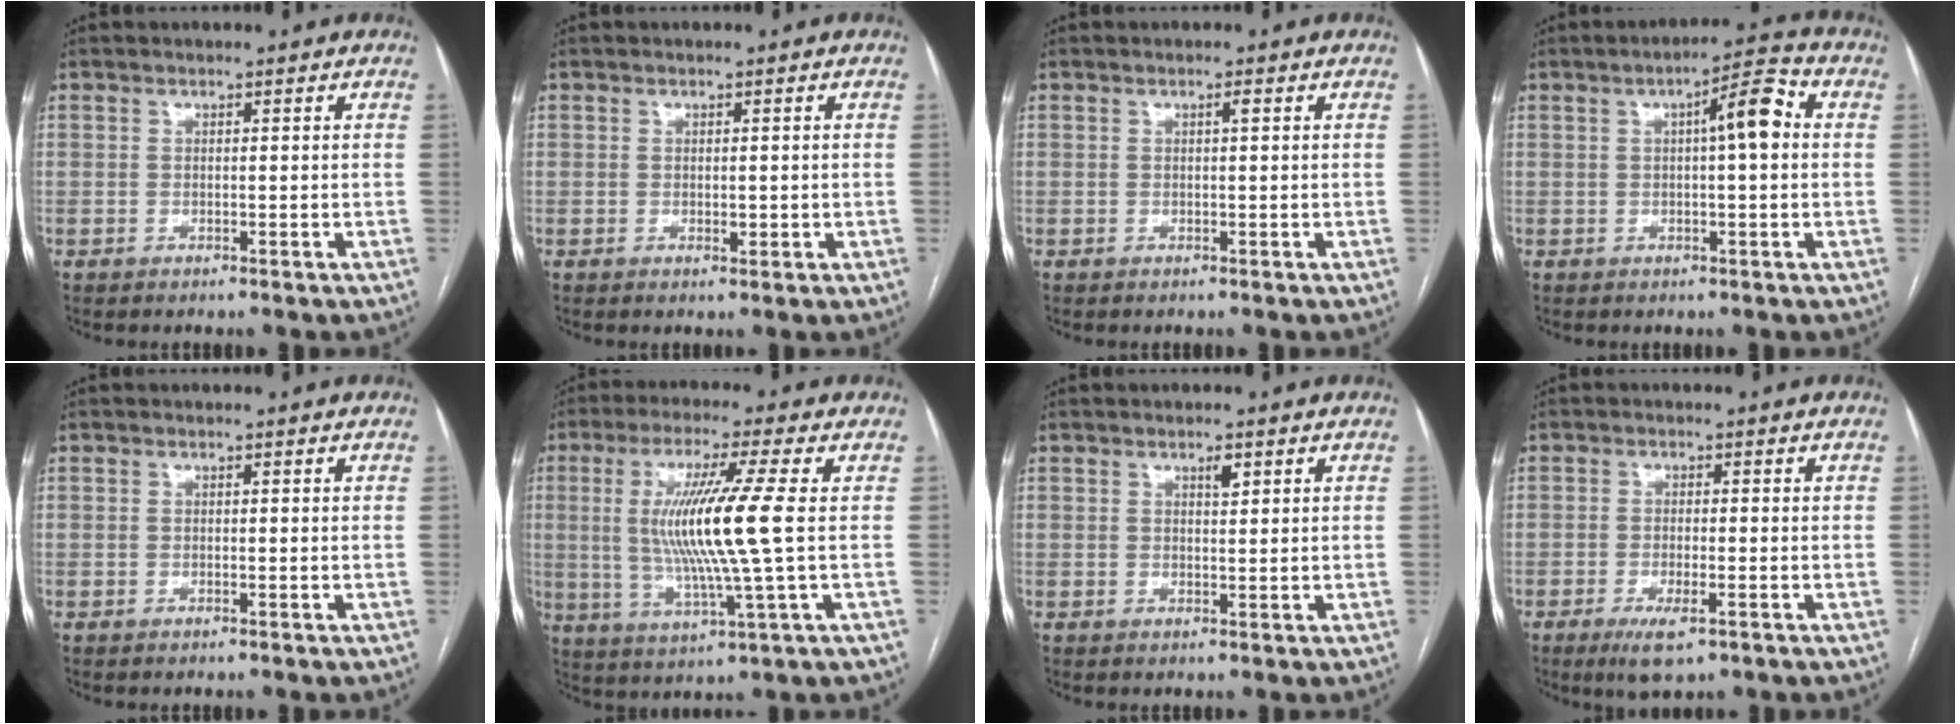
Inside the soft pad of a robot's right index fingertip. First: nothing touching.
{"total": 1.3, "force": [-0.1, 0.7, 1.0], "torque": [-0.013, -0.001, 0.001]}
{"total": 0.7, "force": [0.2, 0.0, 0.7], "torque": [-0.012, 0.002, 0.003]}
{"total": 6.7, "force": [1.0, 1.0, 6.5], "torque": [-0.099, 0.023, 0.010]}
{"total": 0.0}
{"total": 12.9, "force": [1.0, -1.0, 12.9], "torque": [-0.259, -0.011, 0.017]}
{"total": 1.5, "force": [0.9, 0.4, 1.2], "torque": [-0.020, -0.001, 0.014]}
{"total": 4.7, "force": [-2.5, 1.2, 3.8], "torque": [-0.073, -0.008, -0.038]}